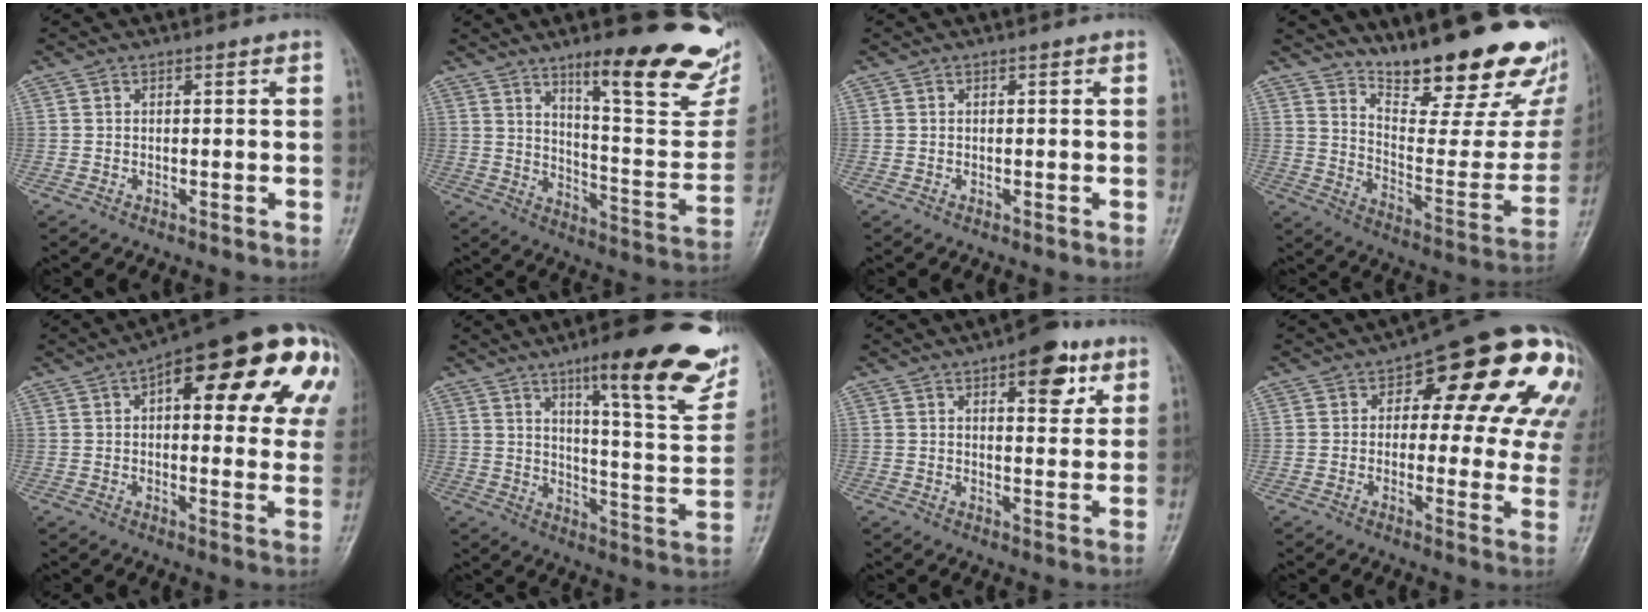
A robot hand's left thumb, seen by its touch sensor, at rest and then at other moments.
{"total": 23.8, "force": [15.7, 5.7, 16.9], "torque": [-0.189, -0.092, 0.226]}
{"total": 0.0}
{"total": 27.1, "force": [20.0, 7.6, 16.7], "torque": [-0.209, -0.128, 0.286]}
{"total": 26.1, "force": [9.5, 9.5, 22.4], "torque": [-0.239, 0.017, 0.116]}
{"total": 24.2, "force": [14.2, 5.5, 18.9], "torque": [-0.219, -0.056, 0.203]}
{"total": 9.5, "force": [4.8, 4.2, 7.0], "torque": [-0.064, -0.018, 0.061]}
{"total": 23.5, "force": [8.1, 10.5, 19.4], "torque": [-0.186, 0.011, 0.099]}